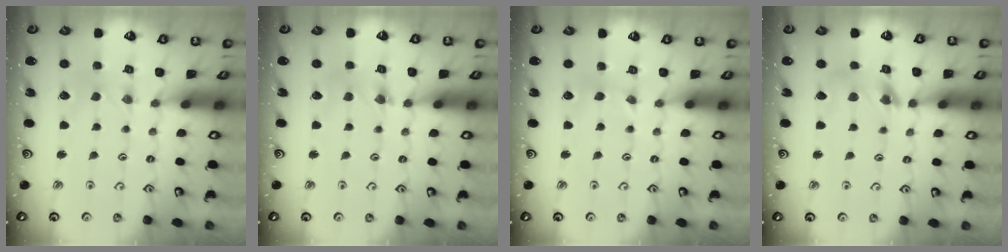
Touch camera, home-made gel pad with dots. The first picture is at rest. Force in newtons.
{"total": 2.4, "press": 2.4, "slide": 0.4}
{"total": 1.6, "press": 1.6, "slide": 0.4}
{"total": 7.9, "press": 7.9, "slide": 0.8}